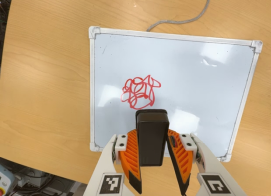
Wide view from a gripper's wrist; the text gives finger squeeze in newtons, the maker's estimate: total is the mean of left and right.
{"total": 5.8, "left": 5.1, "right": 6.5}